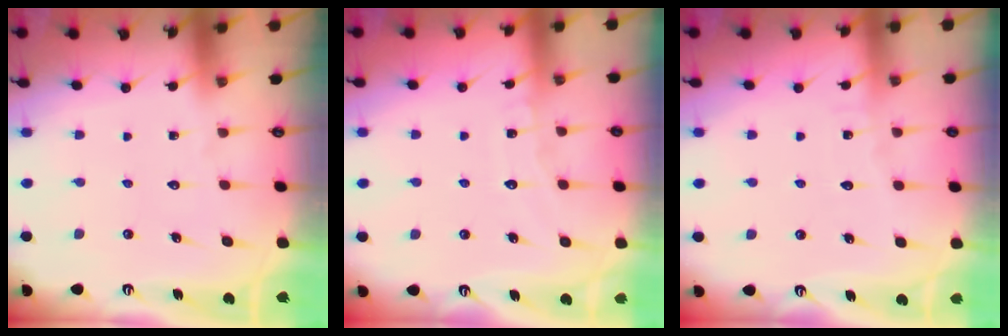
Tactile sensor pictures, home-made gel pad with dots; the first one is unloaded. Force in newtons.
{"total": 6.0, "press": 6.0, "slide": 0.2}
{"total": 3.9, "press": 3.8, "slide": 0.3}